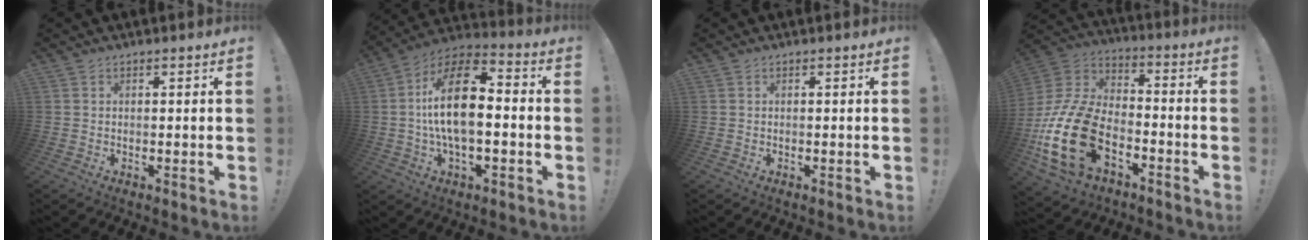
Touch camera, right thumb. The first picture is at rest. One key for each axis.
{"total": 18.5, "fx": -0.5, "fy": 9.2, "fz": 16.1, "tx": -0.286, "ty": 0.006, "tz": -0.017}
{"total": 0.0}
{"total": 23.6, "fx": -8.8, "fy": 14.3, "fz": 16.7, "tx": -0.326, "ty": 0.049, "tz": -0.139}